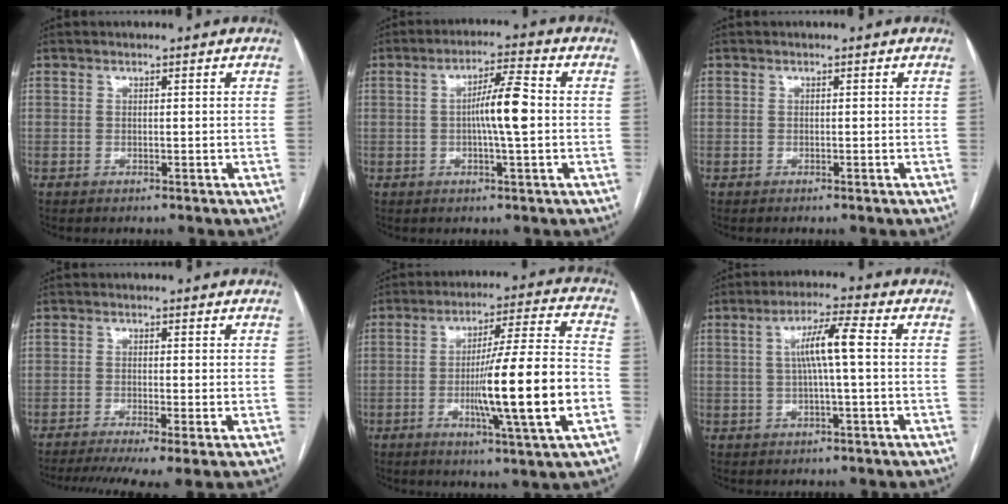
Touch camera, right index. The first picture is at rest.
{"total": 7.1, "force": [-0.2, 0.4, 7.1], "torque": [-0.126, 0.008, -0.008]}
{"total": 0.0}
{"total": 8.1, "force": [-5.5, 0.7, 5.9], "torque": [-0.096, -0.010, -0.091]}
{"total": 16.8, "force": [-3.9, -0.4, 16.3], "torque": [-0.266, -0.006, -0.066]}
{"total": 6.4, "force": [0.6, 0.0, 6.3], "torque": [-0.116, 0.013, 0.011]}